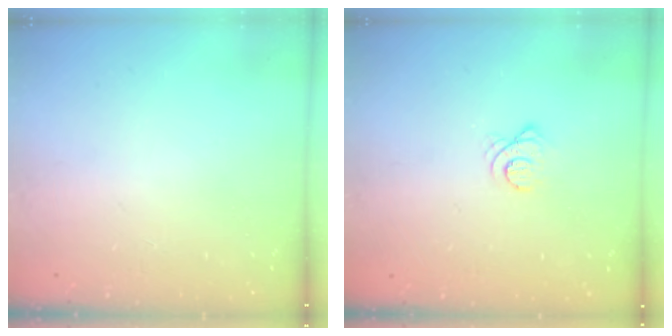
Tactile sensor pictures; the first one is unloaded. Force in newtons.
{"total": 3.2, "press": 3.2, "slide": 0.7}